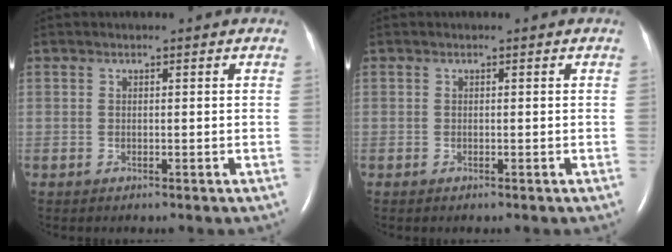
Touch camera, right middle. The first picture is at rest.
{"total": 0.0}